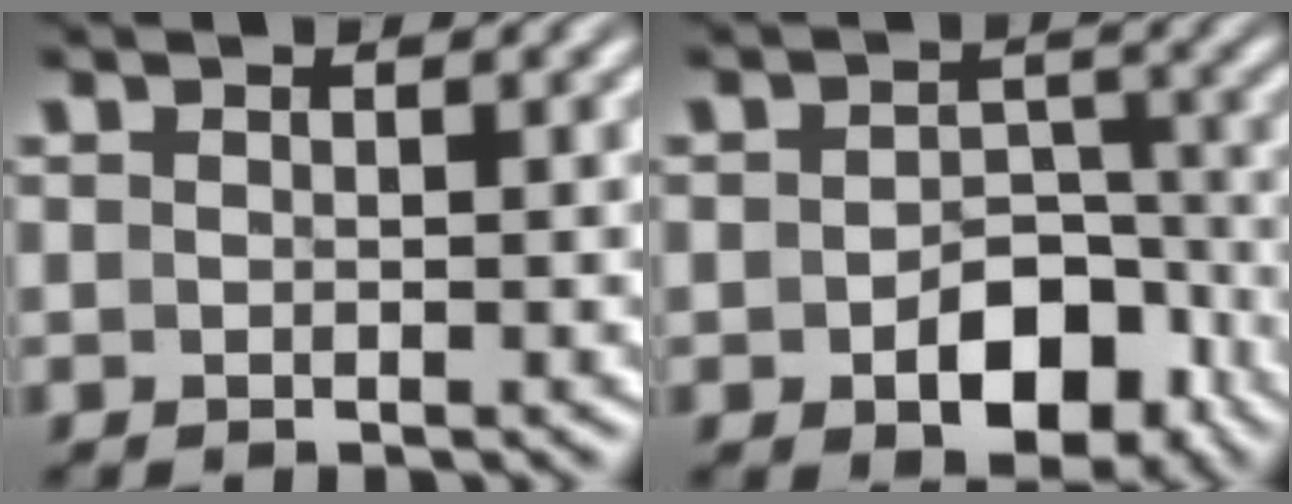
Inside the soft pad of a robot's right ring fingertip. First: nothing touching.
{"total": 5.2, "force": [-2.6, 3.2, 3.1], "torque": [-0.027, -0.017, -0.031]}